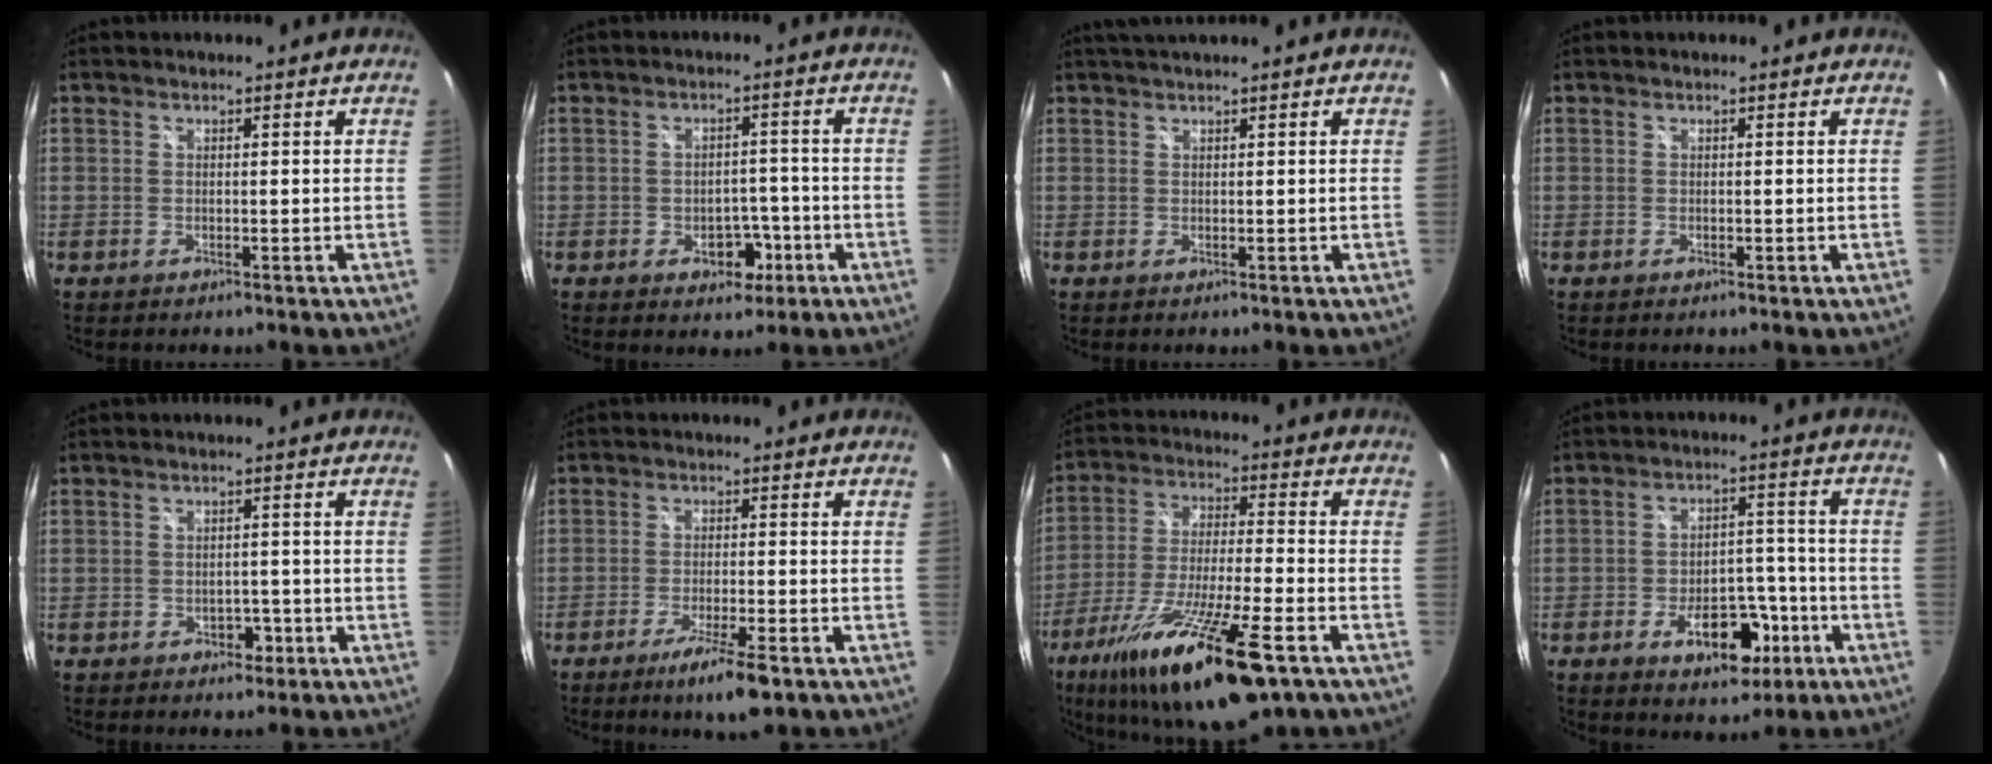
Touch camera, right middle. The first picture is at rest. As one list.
[{"total": 5.1, "force": [-2.3, 3.6, 2.8], "torque": [-0.049, 0.006, -0.022]}, {"total": 2.2, "force": [1.8, -0.5, 1.2], "torque": [-0.024, 0.002, 0.025]}, {"total": 0.0}, {"total": 2.7, "force": [-1.3, 2.0, 1.1], "torque": [-0.019, 0.001, -0.015]}, {"total": 7.6, "force": [-4.9, 0.7, 5.8], "torque": [-0.116, -0.020, -0.082]}, {"total": 22.7, "force": [-13.6, 4.3, 17.6], "torque": [-0.334, -0.053, -0.236]}, {"total": 11.2, "force": [-5.4, 6.4, 7.4], "torque": [-0.119, 0.018, -0.064]}]